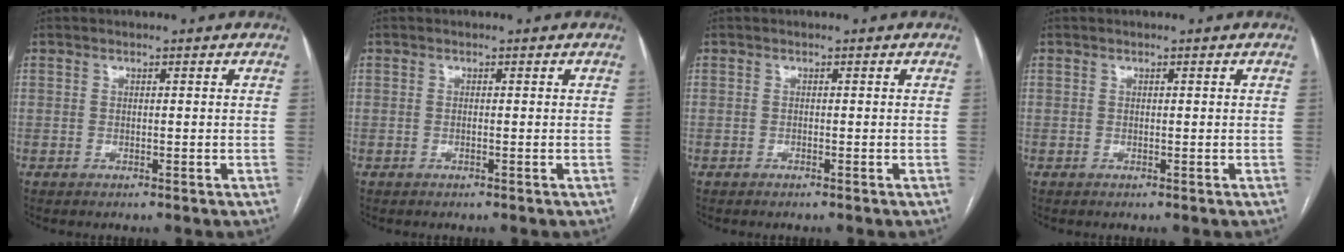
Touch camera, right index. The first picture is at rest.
{"total": 0.0}
{"total": 0.0}
{"total": 0.0}